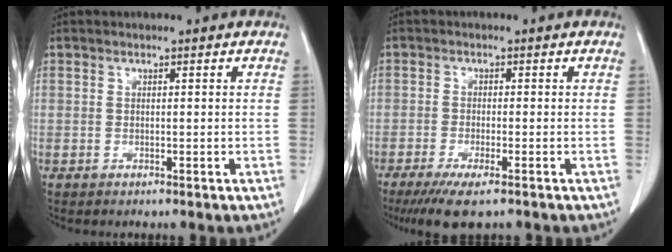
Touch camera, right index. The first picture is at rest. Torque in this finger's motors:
{"motor_torque": [0.62, -0.56, 0.23, 0.09]}